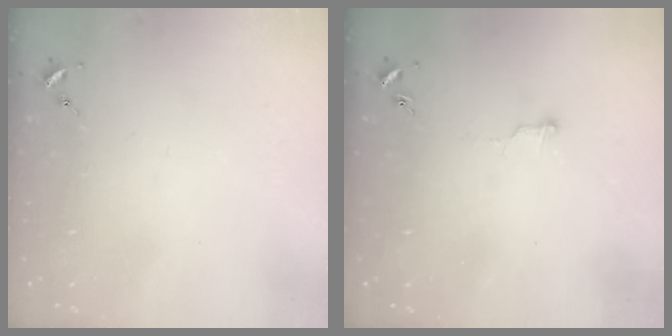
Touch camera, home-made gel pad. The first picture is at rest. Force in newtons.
{"total": 4.5, "press": 4.5, "slide": 0.5}